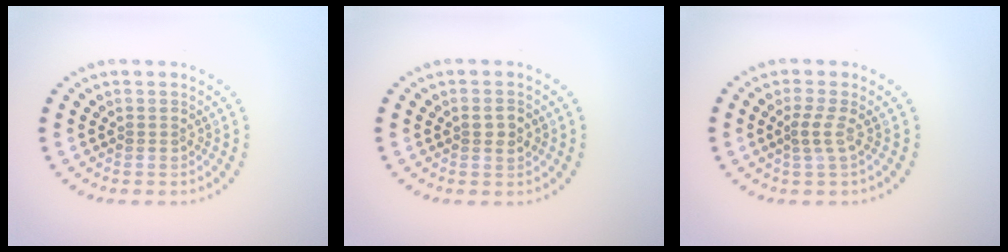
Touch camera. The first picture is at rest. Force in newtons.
{"total": 1.4, "press": 1.4, "slide": 0.3}
{"total": 1.5, "press": 1.0, "slide": 1.1}